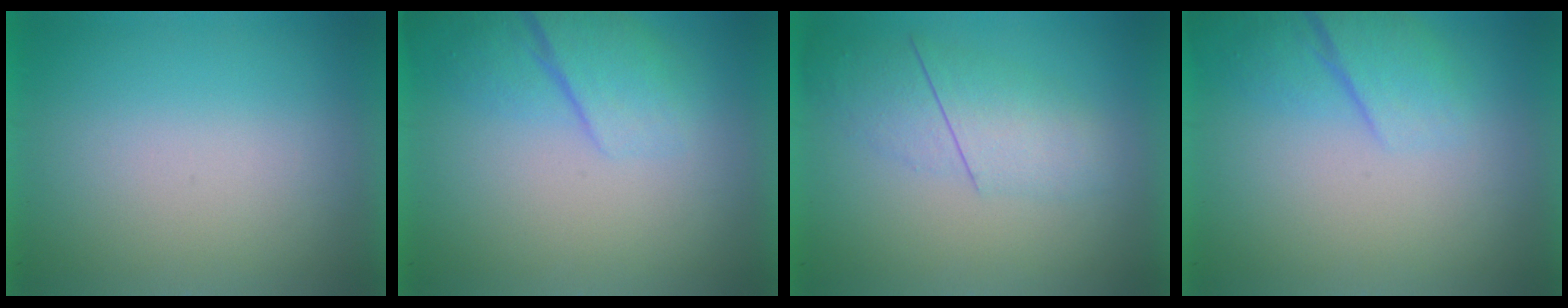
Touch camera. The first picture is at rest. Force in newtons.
{"total": 2.6}
{"total": 2.4}
{"total": 2.2}